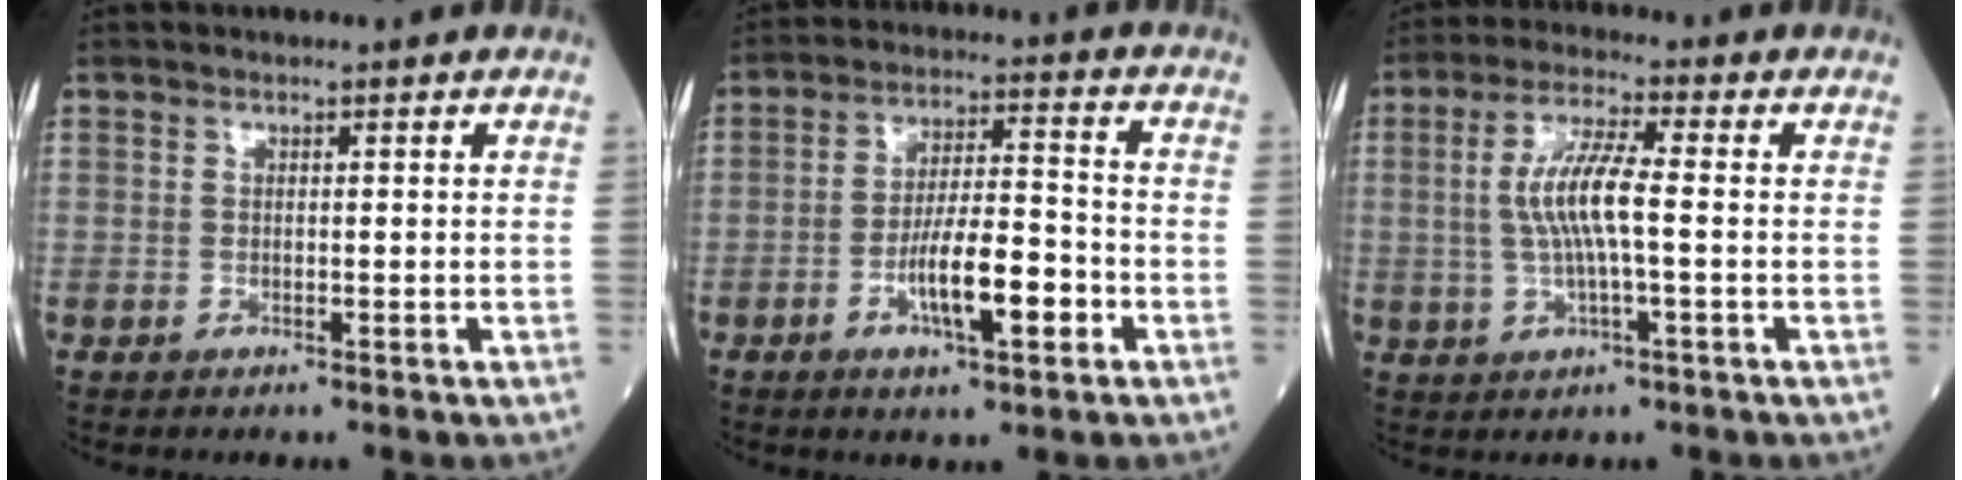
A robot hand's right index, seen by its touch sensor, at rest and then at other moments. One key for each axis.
{"total": 9.7, "fx": -3.6, "fy": 2.1, "fz": 8.7, "tx": -0.153, "ty": 0.007, "tz": -0.060}
{"total": 7.8, "fx": 0.1, "fy": 0.9, "fz": 7.7, "tx": -0.159, "ty": 0.006, "tz": -0.002}